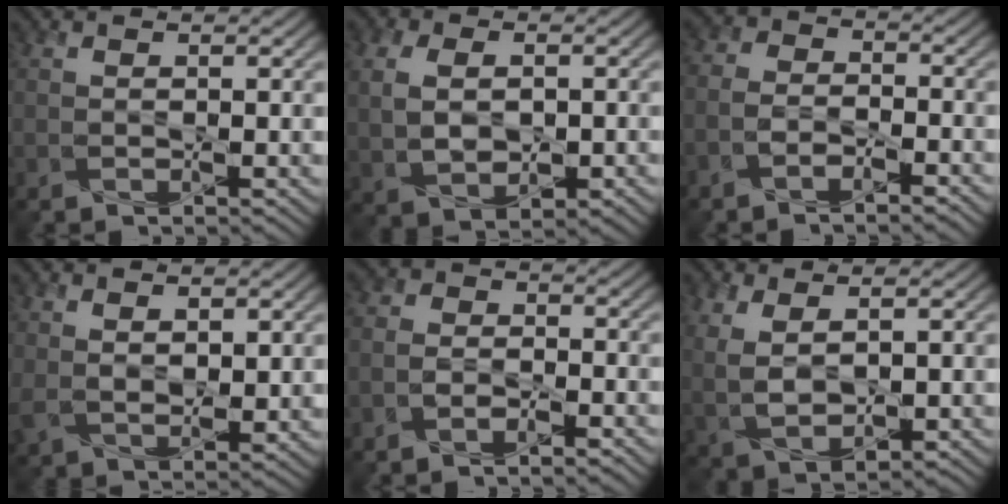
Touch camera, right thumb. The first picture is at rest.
{"total": 7.1, "force": [0.1, 4.7, 5.2], "torque": [-0.108, -0.001, 0.004]}
{"total": 4.2, "force": [-2.9, 2.1, 2.2], "torque": [-0.044, 0.001, -0.064]}
{"total": 4.0, "force": [1.7, 2.2, 2.9], "torque": [-0.066, -0.011, 0.037]}
{"total": 3.8, "force": [-2.6, 2.0, 1.8], "torque": [-0.028, 0.002, -0.059]}
{"total": 5.4, "force": [1.3, 2.8, 4.4], "torque": [-0.106, -0.005, 0.030]}